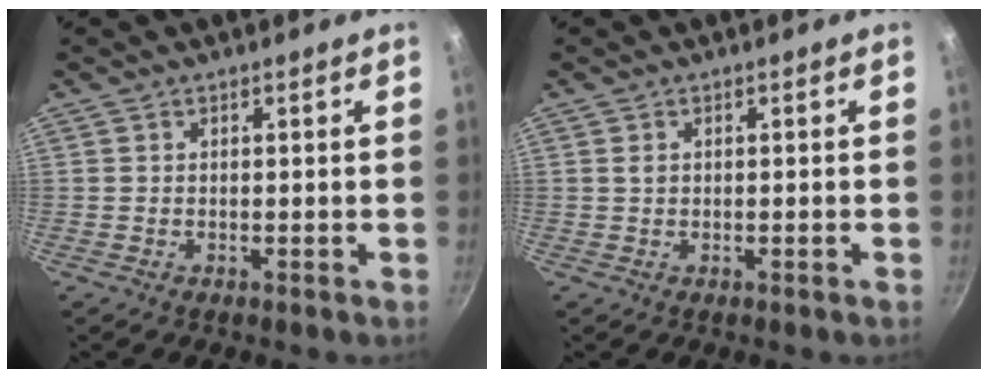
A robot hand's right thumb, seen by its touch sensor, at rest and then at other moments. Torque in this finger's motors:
{"motor_torque": [0.11, 0.59, 0.19, 0.00, 0.11]}